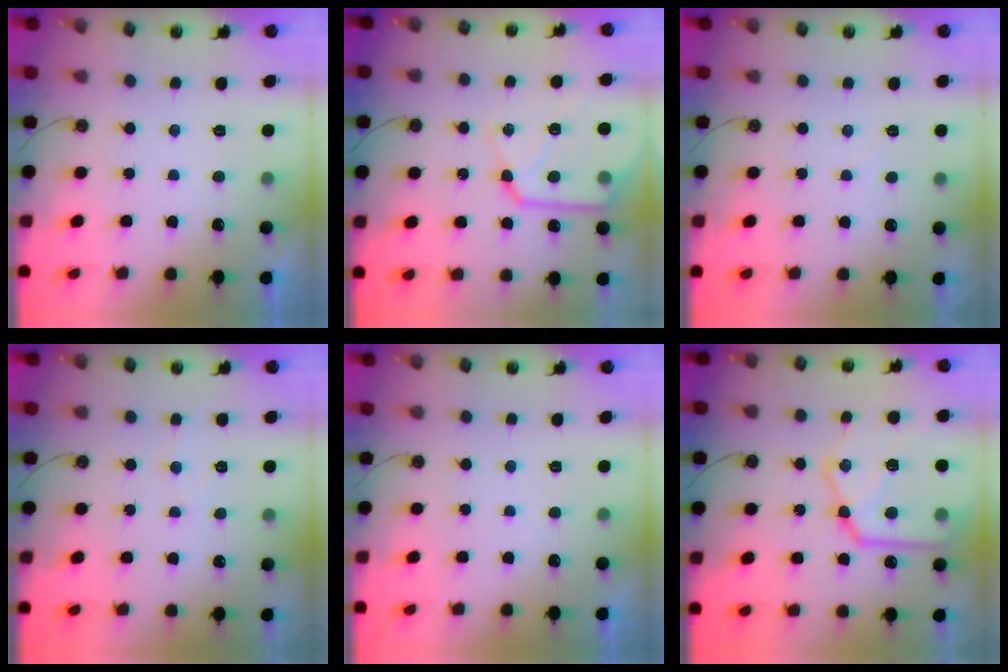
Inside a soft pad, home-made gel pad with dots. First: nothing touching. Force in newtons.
{"total": 14.7, "press": 14.6, "slide": 1.4}
{"total": 2.4, "press": 2.4, "slide": 0.4}
{"total": 5.4, "press": 5.4, "slide": 0.2}
{"total": 0.0}
{"total": 21.7, "press": 21.6, "slide": 2.4}